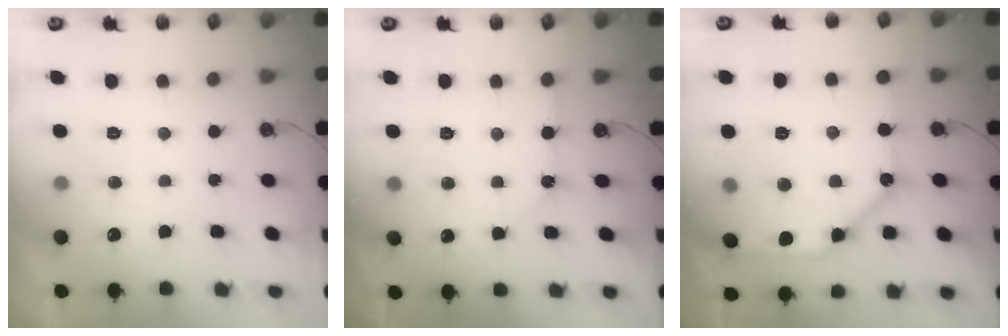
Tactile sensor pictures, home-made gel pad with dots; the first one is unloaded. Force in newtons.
{"total": 3.5, "press": 3.5, "slide": 0.5}
{"total": 14.9, "press": 14.8, "slide": 1.1}